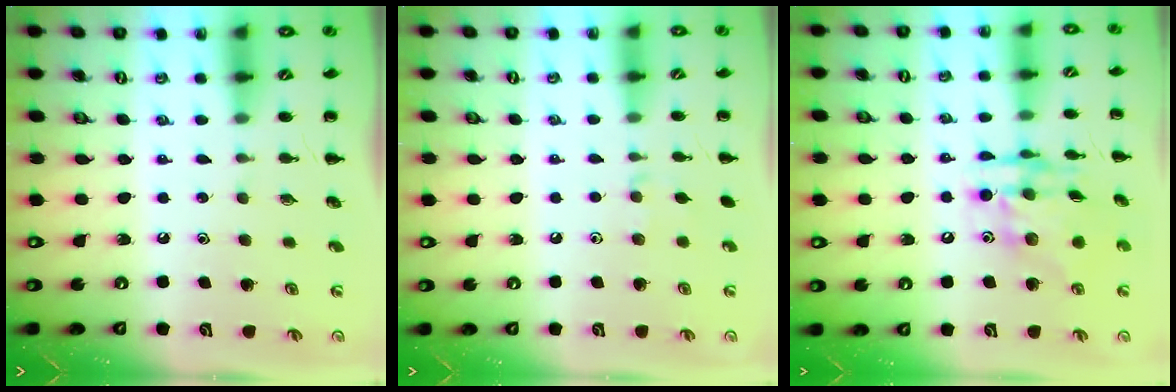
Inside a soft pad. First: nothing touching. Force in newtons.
{"total": 2.9, "press": 2.7, "slide": 1.1}
{"total": 14.9, "press": 14.5, "slide": 3.3}